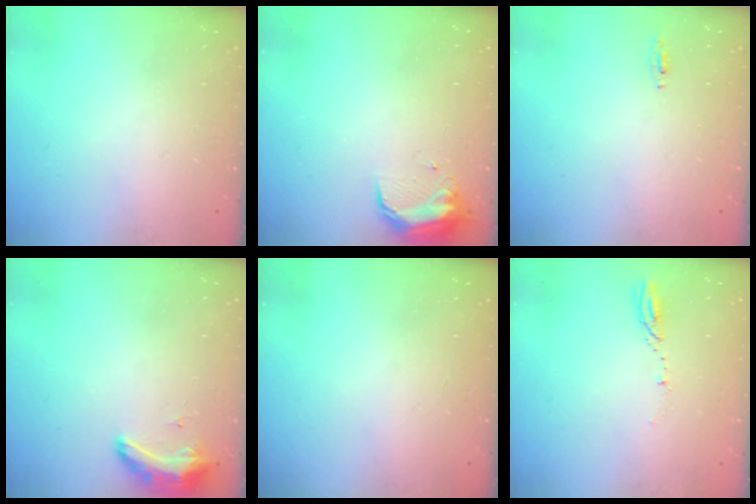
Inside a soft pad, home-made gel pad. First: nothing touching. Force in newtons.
{"total": 9.7, "press": 9.7, "slide": 0.7}
{"total": 3.8, "press": 2.8, "slide": 2.6}
{"total": 16.2, "press": 11.0, "slide": 11.9}
{"total": 0.9, "press": 0.0, "slide": 0.9}
{"total": 3.7, "press": 3.7, "slide": 0.4}